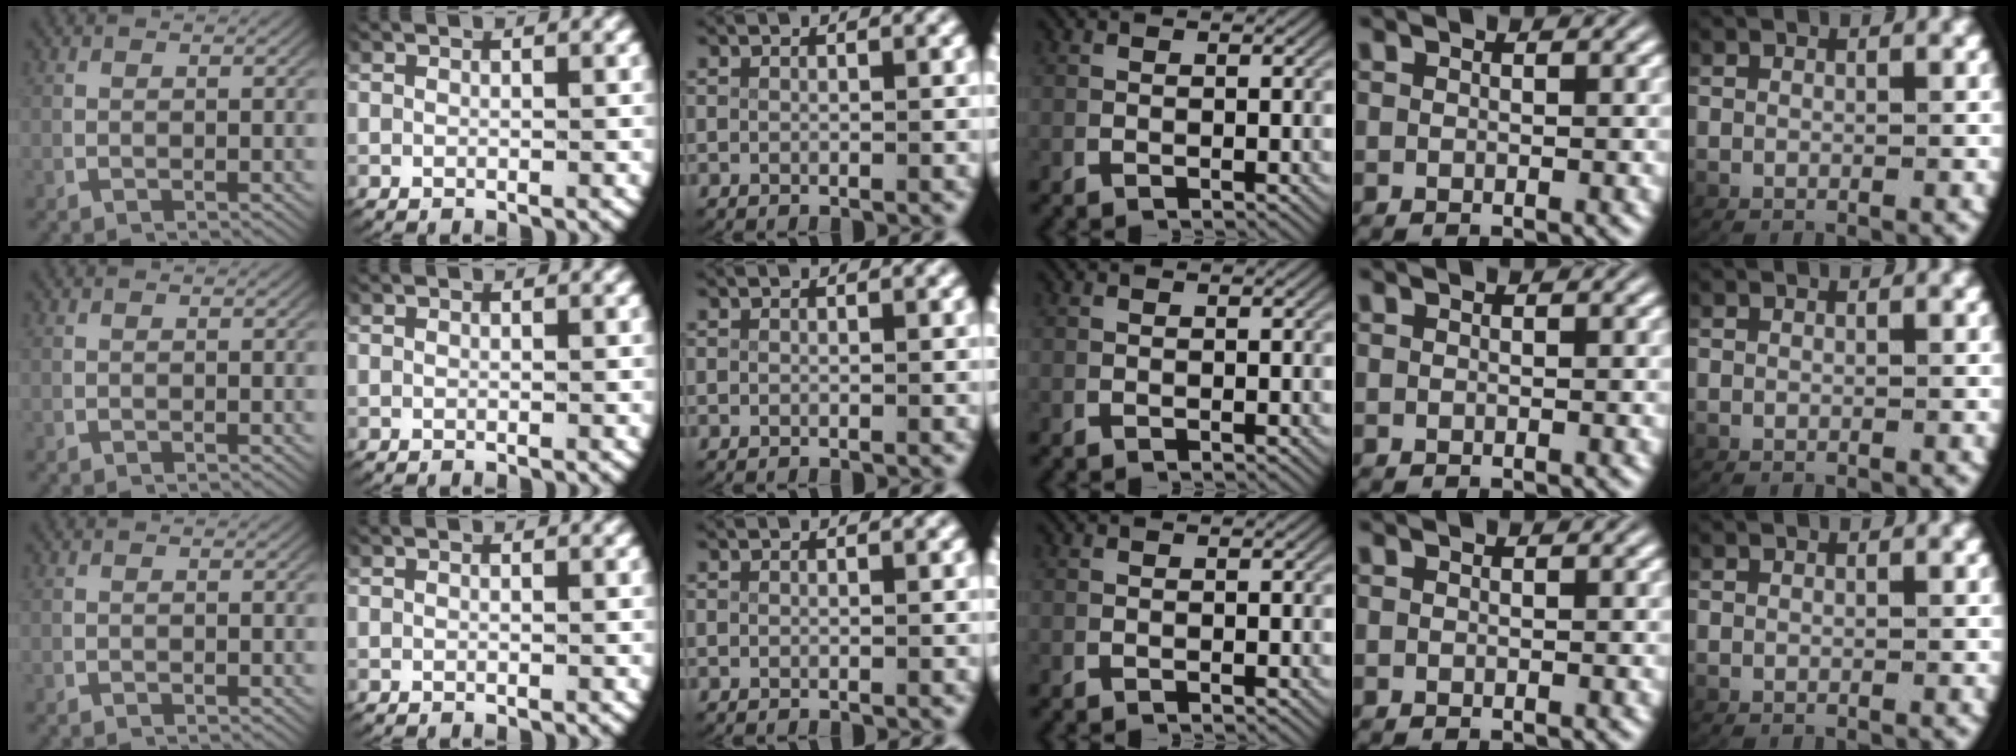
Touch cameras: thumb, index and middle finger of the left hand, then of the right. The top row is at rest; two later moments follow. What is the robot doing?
{"motion": "lift_and_place", "object": "paper towel"}